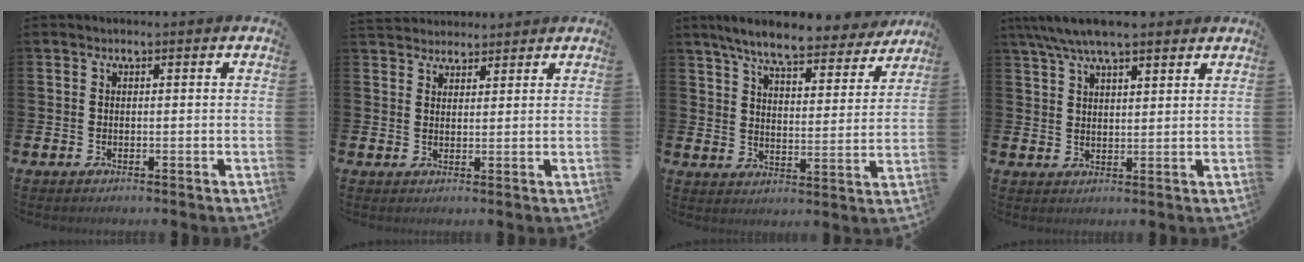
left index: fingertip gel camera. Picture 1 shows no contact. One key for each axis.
{"total": 3.1, "fx": 2.9, "fy": 1.1, "fz": -0.2, "tx": 0.002, "ty": -0.010, "tz": 0.052}
{"total": 8.0, "fx": 7.3, "fy": 1.2, "fz": 3.2, "tx": -0.080, "ty": -0.039, "tz": 0.124}
{"total": 6.5, "fx": 5.7, "fy": 1.2, "fz": 2.8, "tx": -0.061, "ty": -0.014, "tz": 0.103}